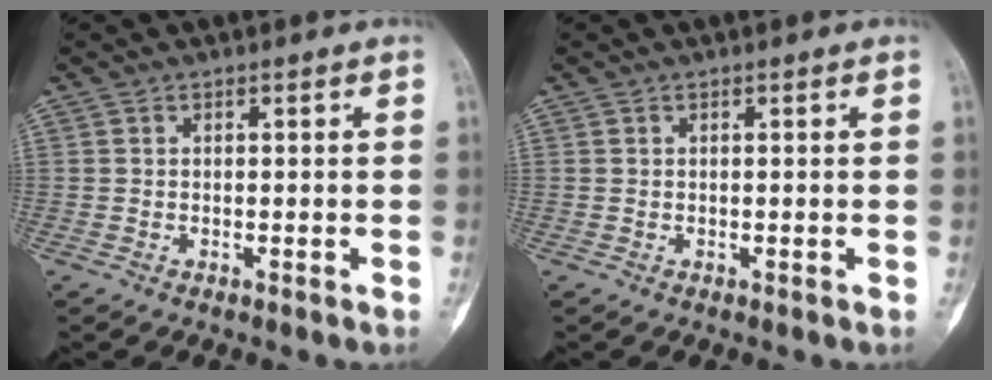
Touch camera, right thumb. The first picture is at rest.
{"total": 0.0}